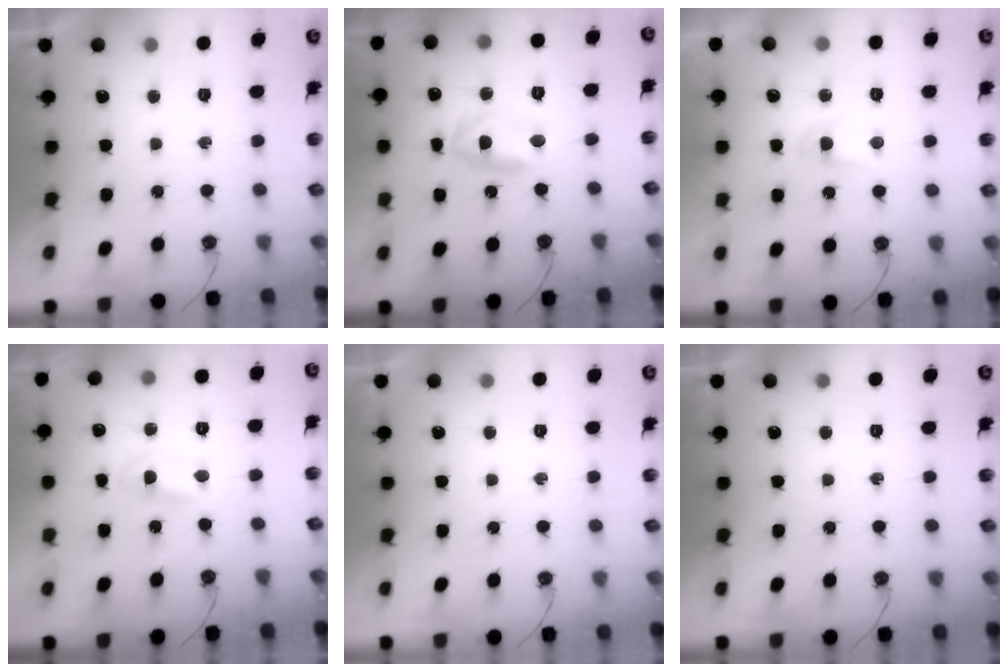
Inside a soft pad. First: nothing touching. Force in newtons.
{"total": 5.6, "press": 4.2, "slide": 3.7}
{"total": 2.2, "press": 2.2, "slide": 0.3}
{"total": 1.3, "press": 1.1, "slide": 0.7}
{"total": 0.0}
{"total": 0.0}